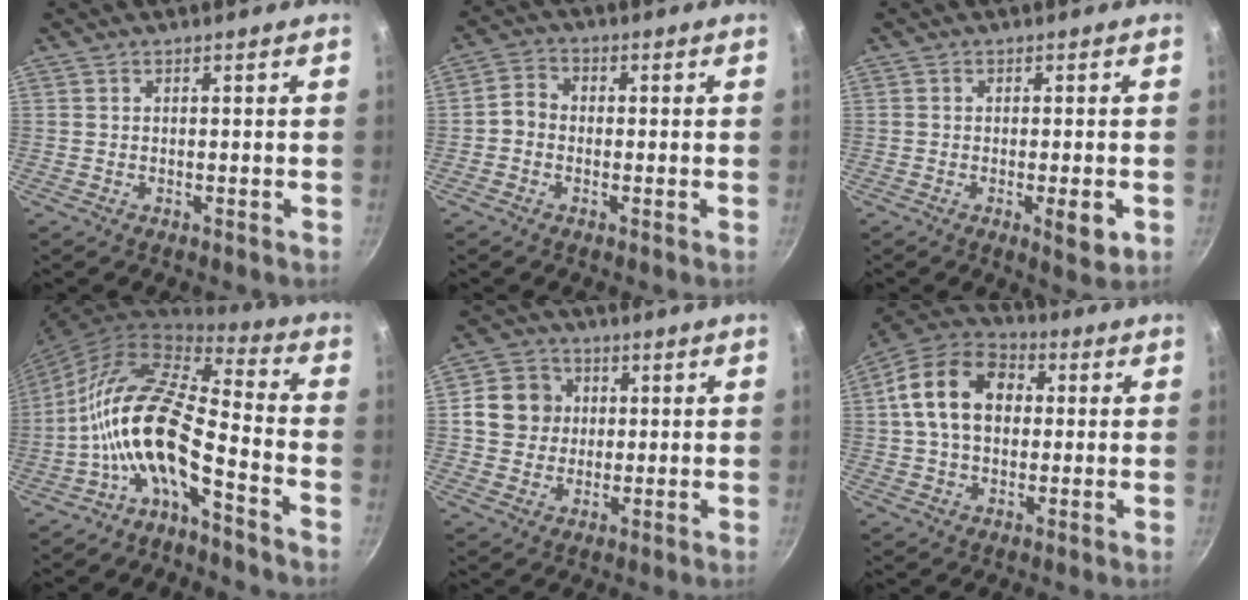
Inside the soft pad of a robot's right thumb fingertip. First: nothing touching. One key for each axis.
{"total": 3.7, "fx": -0.8, "fy": 3.1, "fz": 1.8, "tx": -0.022, "ty": 0.014, "tz": -0.029}
{"total": 4.7, "fx": -1.4, "fy": 1.3, "fz": 4.3, "tx": -0.058, "ty": 0.000, "tz": -0.017}
{"total": 15.0, "fx": -6.1, "fy": 5.5, "fz": 12.5, "tx": -0.231, "ty": 0.068, "tz": -0.132}
{"total": 8.5, "fx": 1.4, "fy": 7.8, "fz": 3.2, "tx": -0.023, "ty": 0.009, "tz": 0.017}
{"total": 15.4, "fx": 2.3, "fy": 11.1, "fz": 10.4, "tx": -0.157, "ty": 0.026, "tz": 0.023}